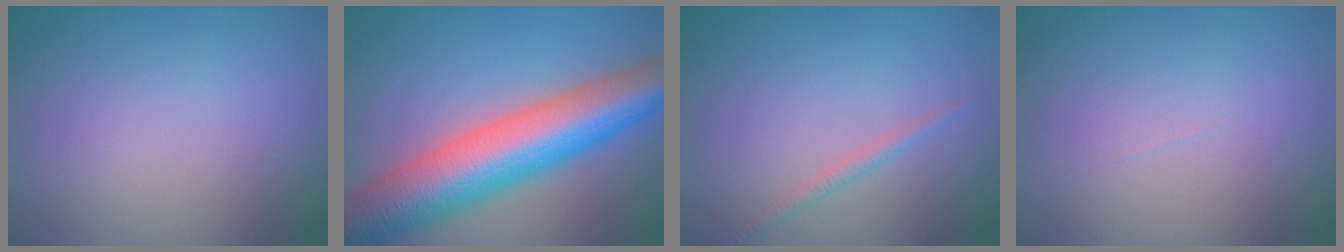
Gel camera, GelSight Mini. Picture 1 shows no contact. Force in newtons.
{"total": 11.5, "press": 11.5, "slide": 0.3}
{"total": 1.0, "press": 1.0, "slide": 0.1}
{"total": 0.0}